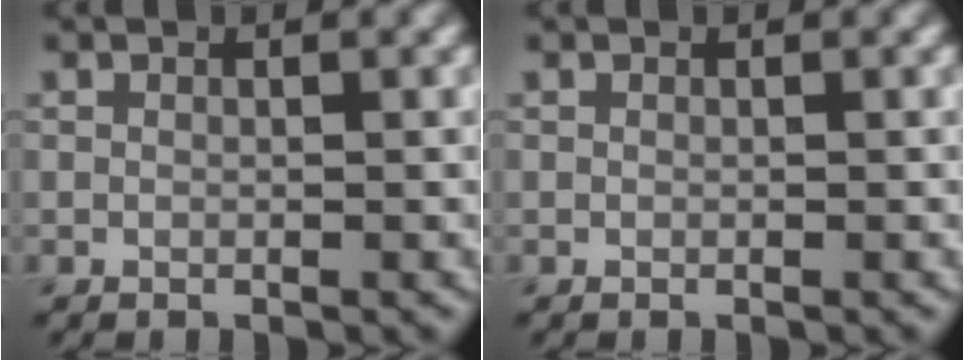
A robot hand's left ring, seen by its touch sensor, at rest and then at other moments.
{"total": 0.0}